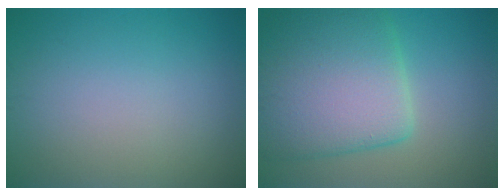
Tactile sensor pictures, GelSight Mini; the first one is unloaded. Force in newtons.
{"total": 10.1, "press": 10.1, "slide": 0.4}